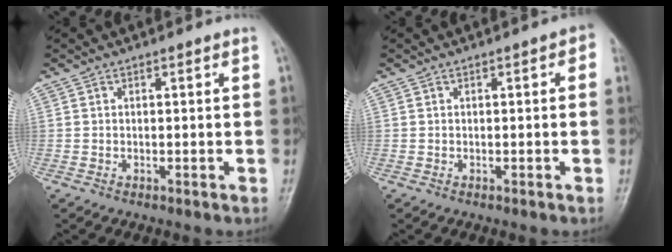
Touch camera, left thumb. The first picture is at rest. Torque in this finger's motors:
{"motor_torque": [0.75, 0.69, 0.34, -0.52, 0.00]}